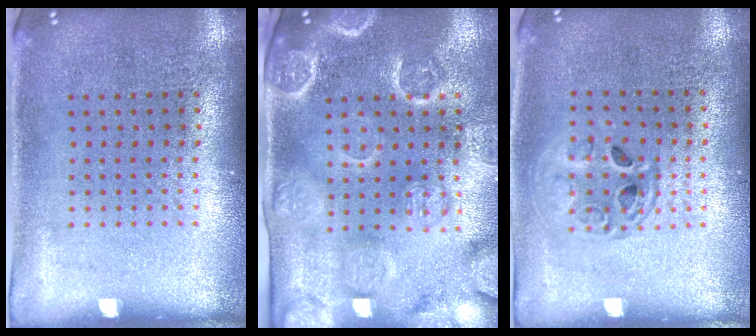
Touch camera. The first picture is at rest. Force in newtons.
{"total": 4.1, "press": 3.7, "slide": 1.7}
{"total": 1.5, "press": 1.3, "slide": 0.7}